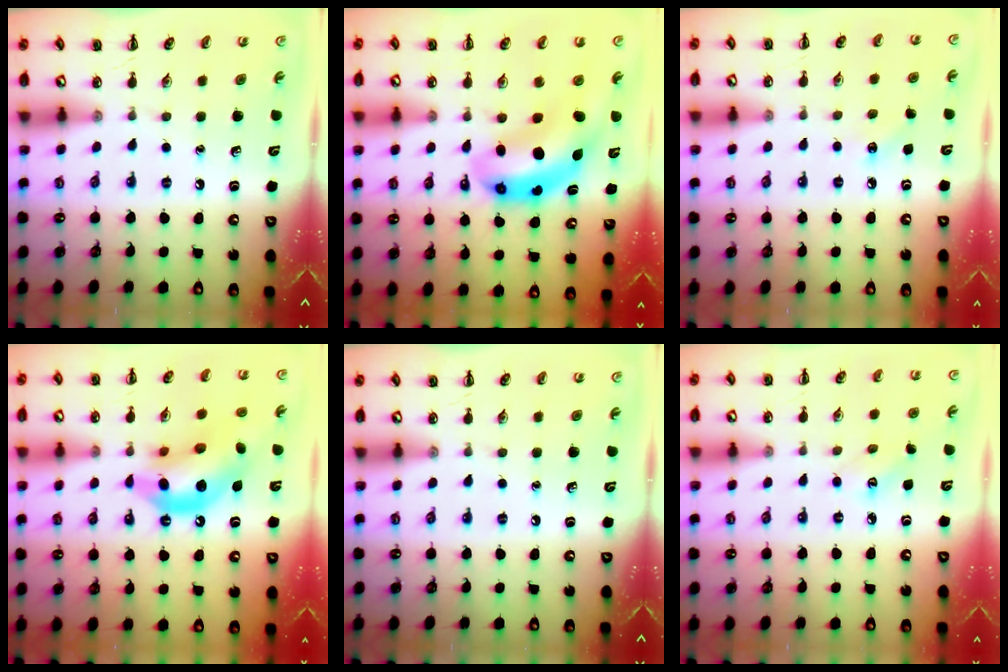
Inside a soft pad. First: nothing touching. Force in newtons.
{"total": 10.0, "press": 9.6, "slide": 2.6}
{"total": 3.9, "press": 3.7, "slide": 0.9}
{"total": 15.6, "press": 15.2, "slide": 3.3}
{"total": 0.0}
{"total": 2.9, "press": 2.8, "slide": 0.8}